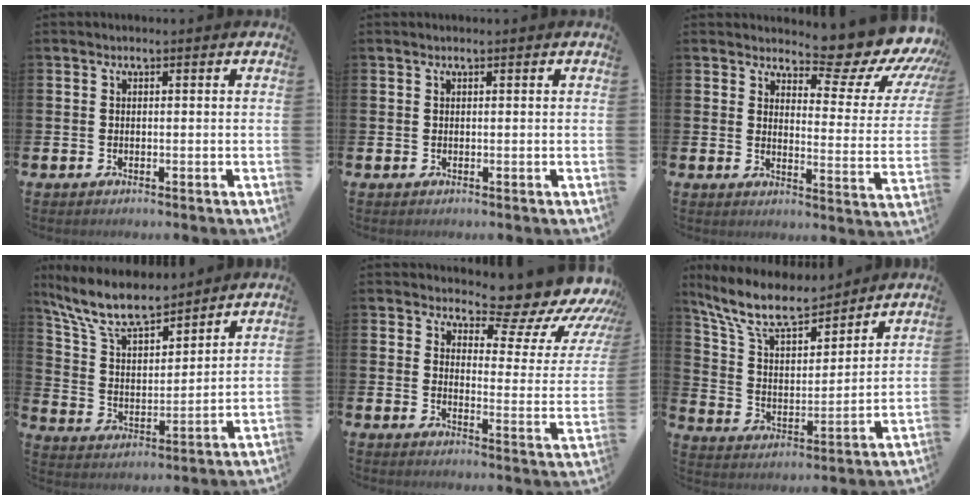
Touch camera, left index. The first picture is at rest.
{"total": 0.0}
{"total": 7.6, "force": [6.6, 2.2, 2.9], "torque": [-0.035, -0.069, 0.103]}
{"total": 9.5, "force": [8.4, 2.4, 3.9], "torque": [-0.116, -0.045, 0.152]}
{"total": 7.4, "force": [6.4, 2.7, 2.6], "torque": [-0.032, -0.069, 0.098]}
{"total": 10.2, "force": [8.9, 2.7, 4.2], "torque": [-0.124, -0.046, 0.161]}